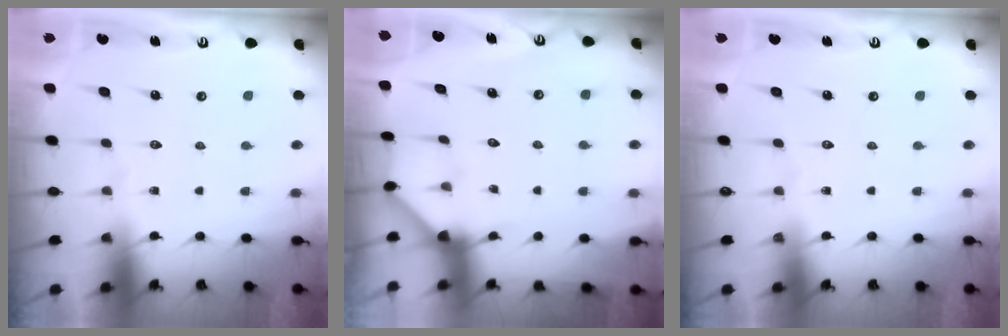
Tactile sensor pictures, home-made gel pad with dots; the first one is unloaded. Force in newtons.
{"total": 2.5, "press": 2.5, "slide": 0.4}
{"total": 0.0}